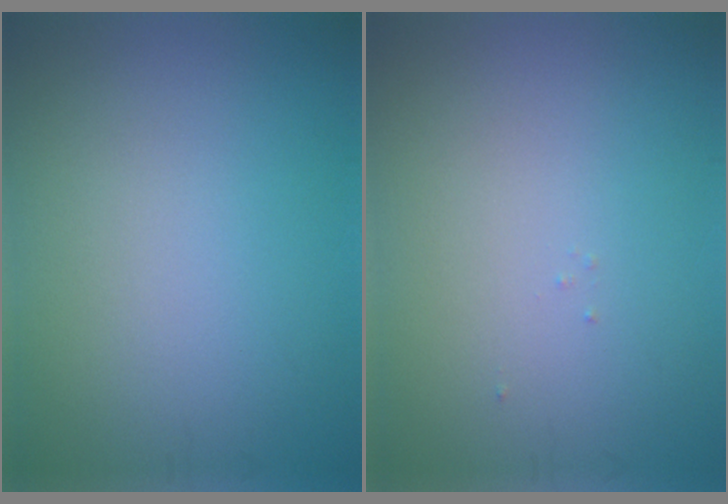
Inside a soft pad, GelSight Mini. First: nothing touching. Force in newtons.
{"total": 0.0}